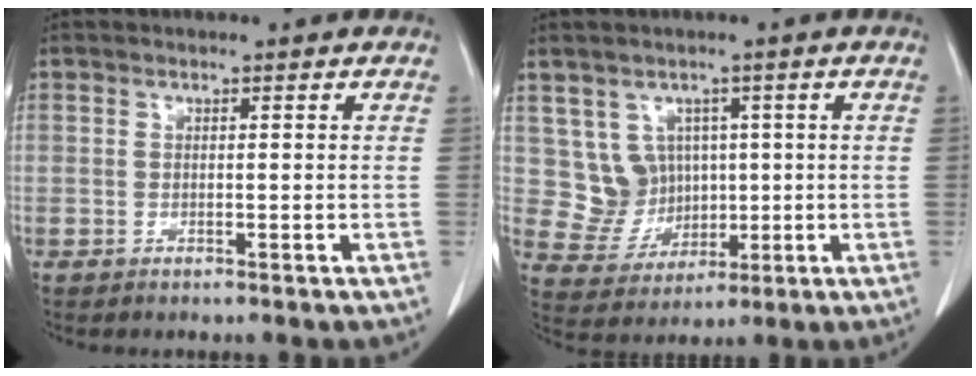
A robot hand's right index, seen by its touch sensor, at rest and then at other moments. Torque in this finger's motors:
{"motor_torque": [-0.09, 0.05, 0.08, -0.02]}